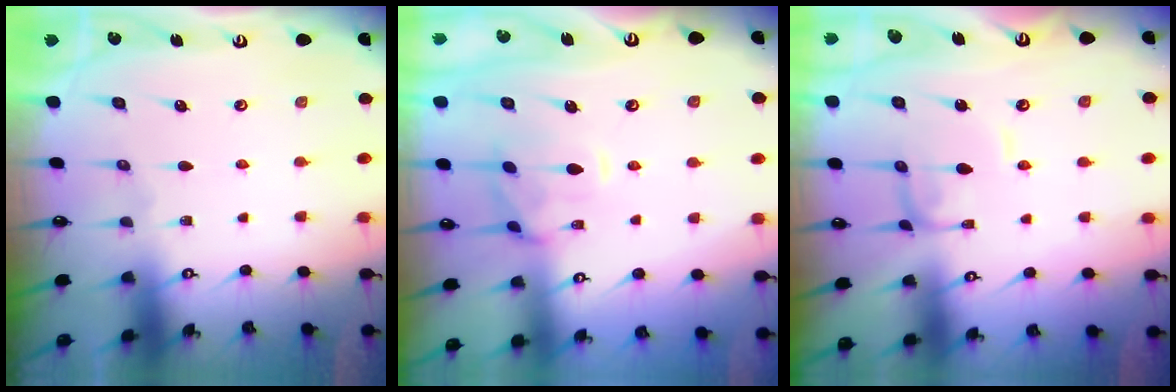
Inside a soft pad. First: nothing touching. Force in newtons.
{"total": 2.2, "press": 1.9, "slide": 1.1}
{"total": 2.1, "press": 2.1, "slide": 0.1}